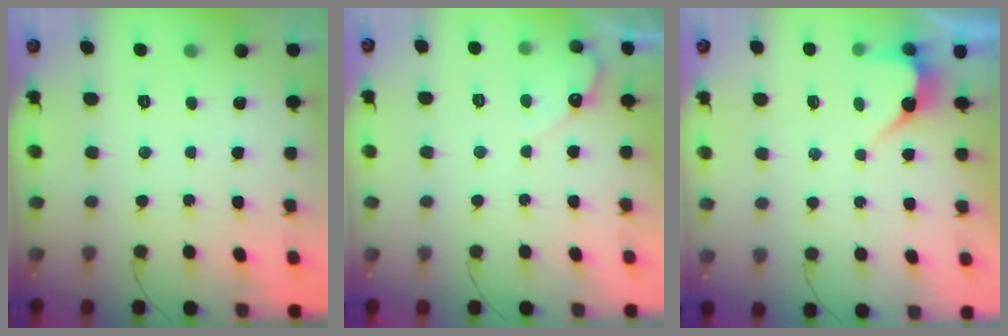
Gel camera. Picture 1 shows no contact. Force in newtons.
{"total": 4.8, "press": 4.8, "slide": 0.3}
{"total": 4.7, "press": 4.7, "slide": 0.2}